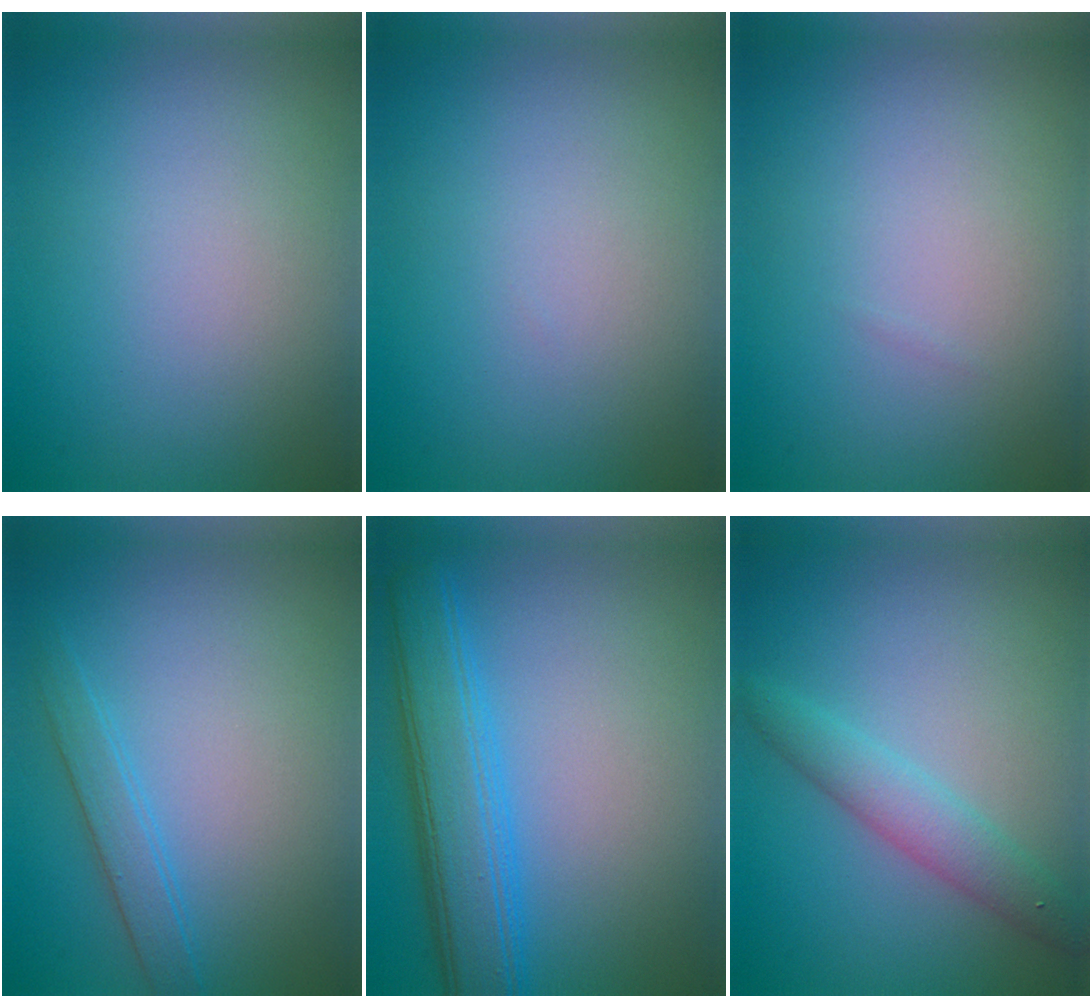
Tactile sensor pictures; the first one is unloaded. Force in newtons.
{"total": 0.0}
{"total": 0.0}
{"total": 2.1, "press": 2.1, "slide": 0.1}
{"total": 6.3, "press": 6.3, "slide": 0.1}
{"total": 3.0, "press": 3.0, "slide": 0.1}